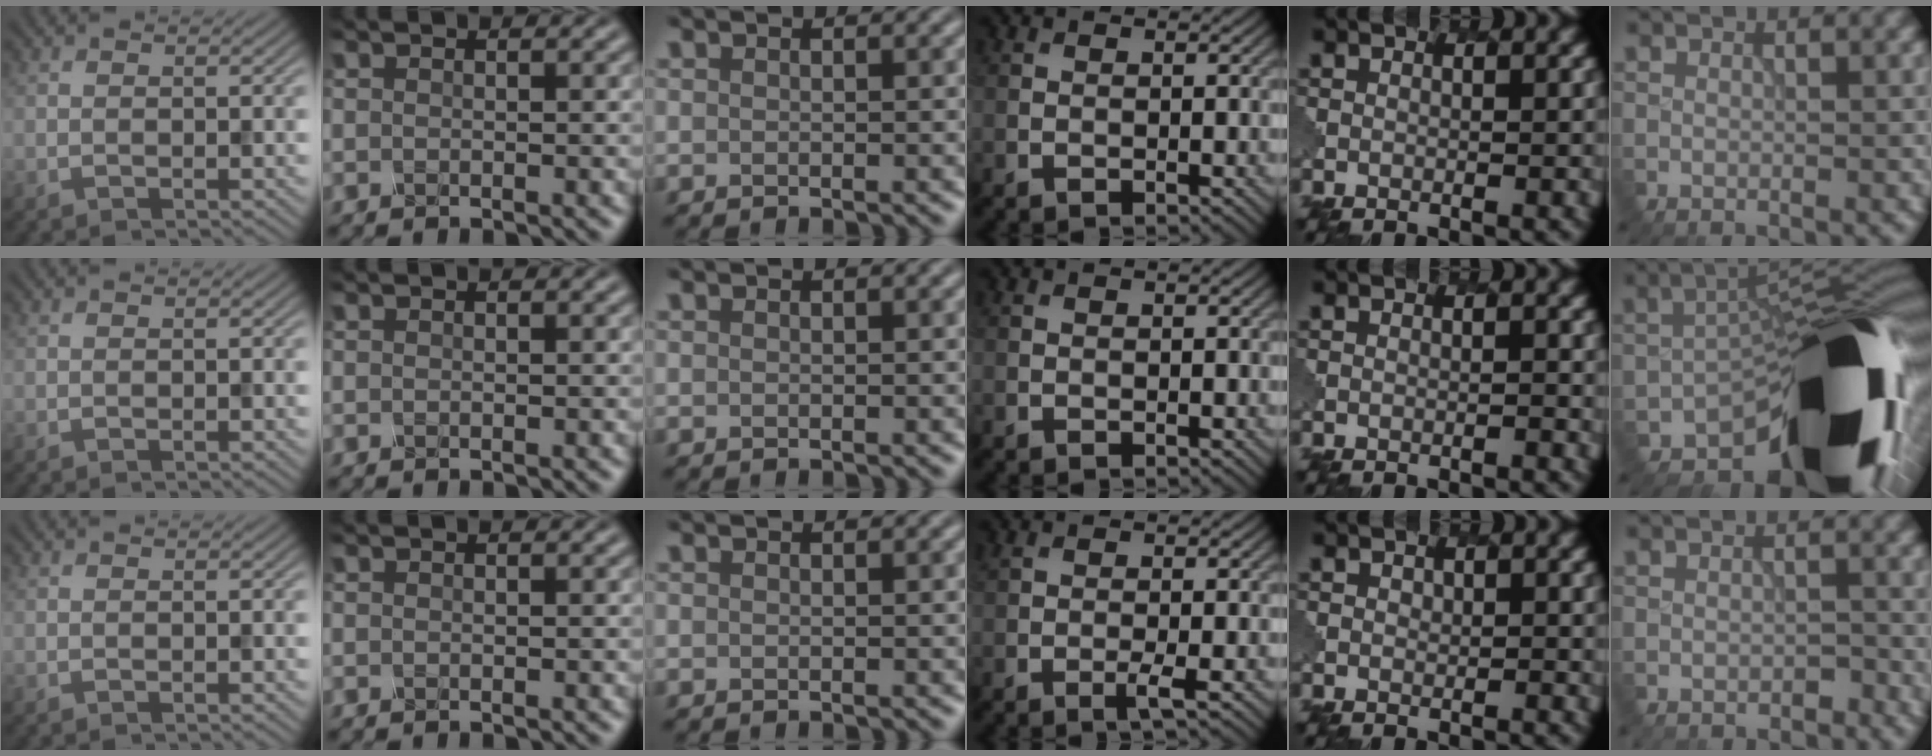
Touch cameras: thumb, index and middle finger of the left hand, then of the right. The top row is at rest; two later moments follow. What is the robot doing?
{"motion": "dispense", "object": "spray bottle"}